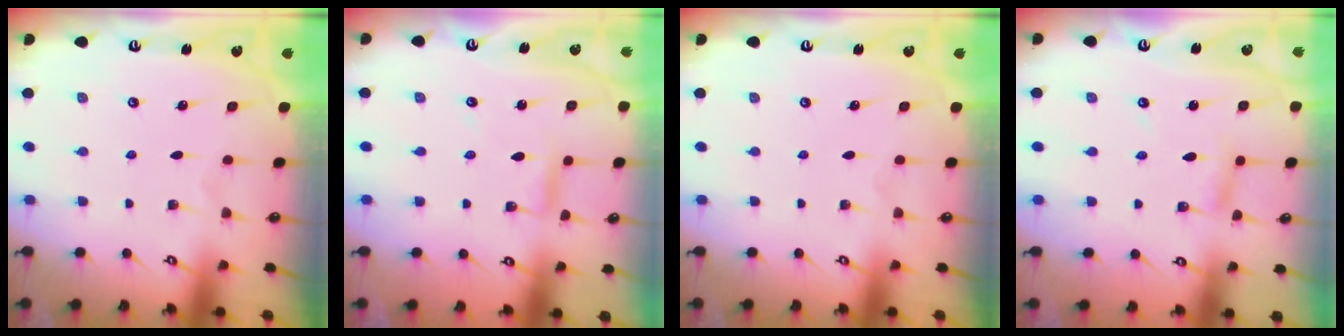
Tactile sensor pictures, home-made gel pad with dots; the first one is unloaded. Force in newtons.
{"total": 3.1, "press": 3.1, "slide": 0.3}
{"total": 0.0}
{"total": 4.1, "press": 4.1, "slide": 0.4}